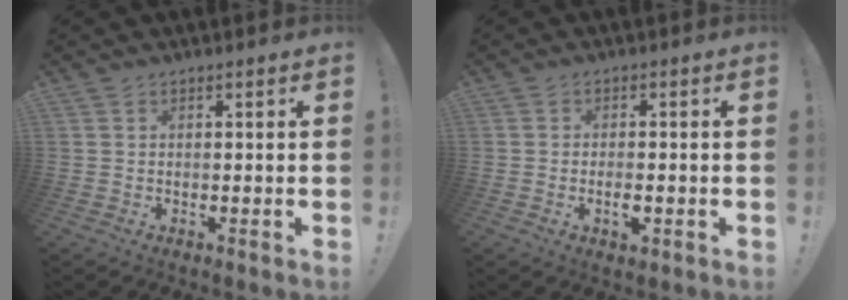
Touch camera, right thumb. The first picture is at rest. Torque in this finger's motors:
{"motor_torque": [-0.17, -0.29, 0.08, -0.02, 0.08]}